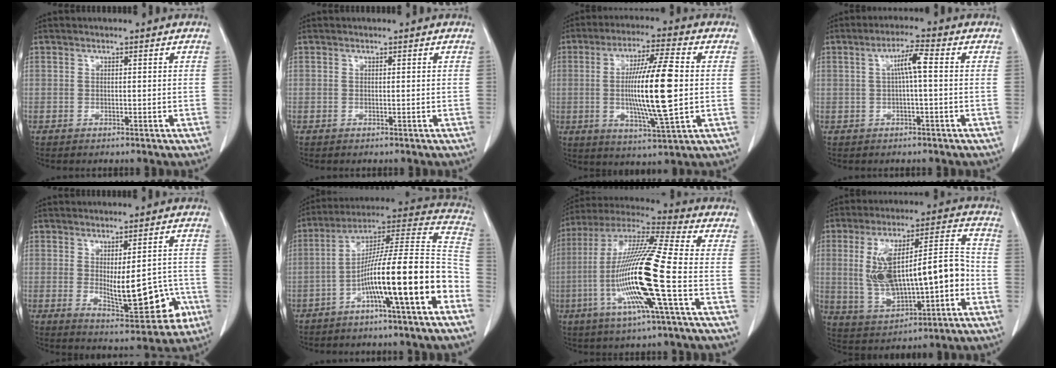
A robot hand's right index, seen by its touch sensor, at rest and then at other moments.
{"total": 0.0}
{"total": 13.8, "force": [0.0, 1.5, 13.7], "torque": [-0.246, 0.002, -0.002]}
{"total": 4.2, "force": [0.4, 0.2, 4.2], "torque": [-0.076, 0.012, 0.008]}
{"total": 10.9, "force": [-2.1, 3.8, 10.0], "torque": [-0.127, -0.001, -0.014]}
{"total": 17.9, "force": [-7.0, 0.2, 16.4], "torque": [-0.250, 0.021, -0.120]}
{"total": 18.3, "force": [-4.6, -0.3, 17.7], "torque": [-0.358, -0.011, -0.100]}
{"total": 17.2, "force": [-1.5, 5.4, 16.3], "torque": [-0.299, 0.031, -0.007]}